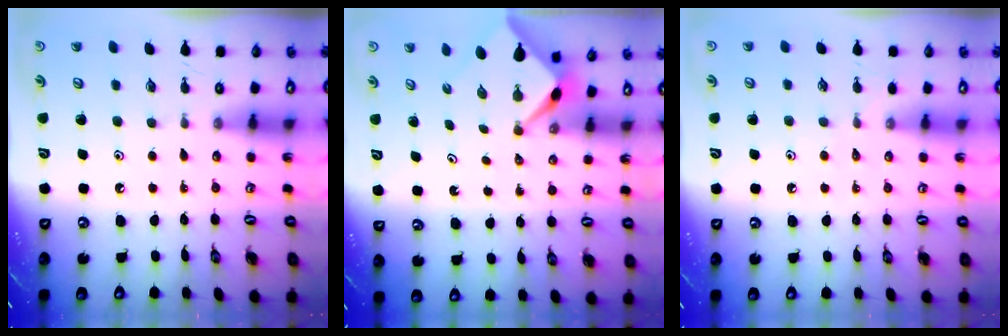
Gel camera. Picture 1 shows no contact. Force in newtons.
{"total": 2.5, "press": 2.5, "slide": 0.2}
{"total": 4.6, "press": 4.5, "slide": 0.7}